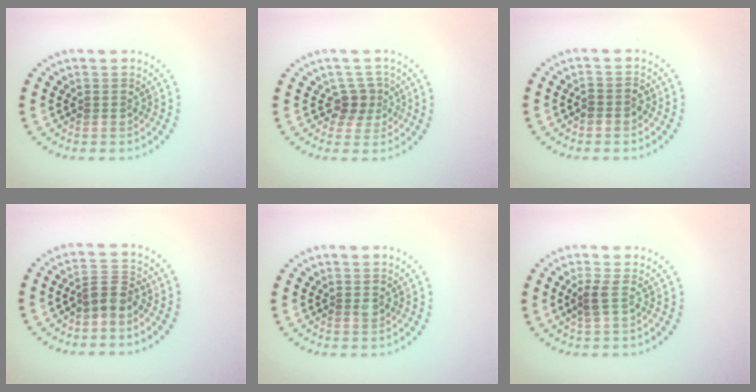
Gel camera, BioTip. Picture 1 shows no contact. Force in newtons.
{"total": 1.8, "press": 1.4, "slide": 1.2}
{"total": 1.2, "press": 1.0, "slide": 0.5}
{"total": 2.1, "press": 1.7, "slide": 1.1}
{"total": 0.6, "press": 0.5, "slide": 0.3}
{"total": 1.3, "press": 1.0, "slide": 0.9}